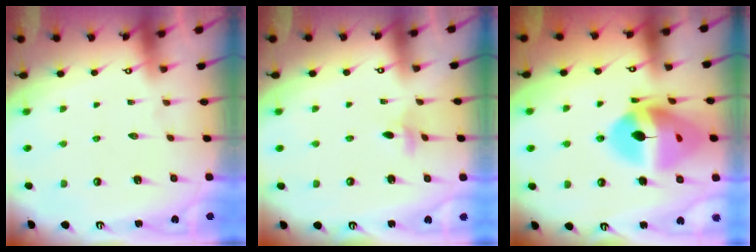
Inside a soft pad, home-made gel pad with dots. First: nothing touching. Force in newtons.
{"total": 3.2, "press": 3.2, "slide": 0.4}
{"total": 17.9, "press": 17.8, "slide": 1.9}